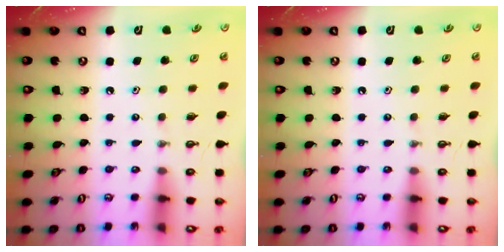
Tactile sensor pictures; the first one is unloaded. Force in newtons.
{"total": 0.0}